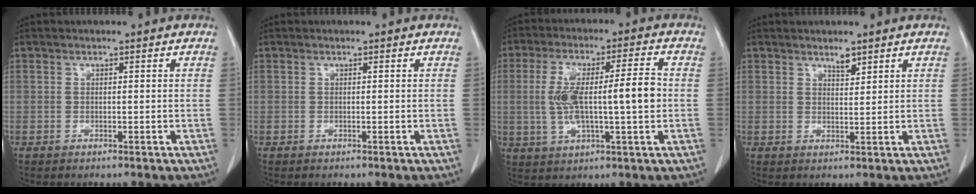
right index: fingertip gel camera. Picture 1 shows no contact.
{"total": 0.0}
{"total": 12.0, "force": [-0.1, 2.0, 11.8], "torque": [-0.223, 0.020, 0.002]}
{"total": 1.8, "force": [1.5, 0.4, 0.9], "torque": [-0.016, -0.005, 0.026]}